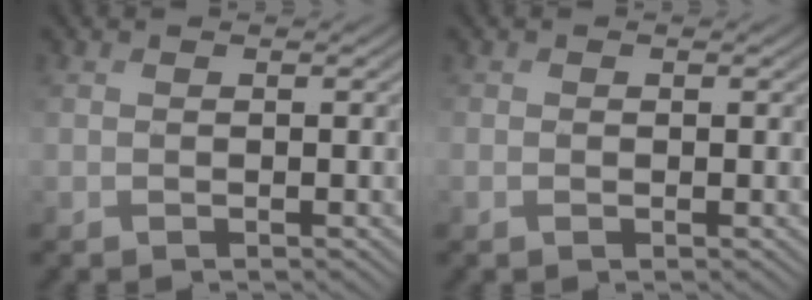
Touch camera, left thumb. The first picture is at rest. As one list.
[{"total": 0.8, "force": [-0.4, -0.2, -0.7], "torque": [0.013, 0.002, 0.000]}]